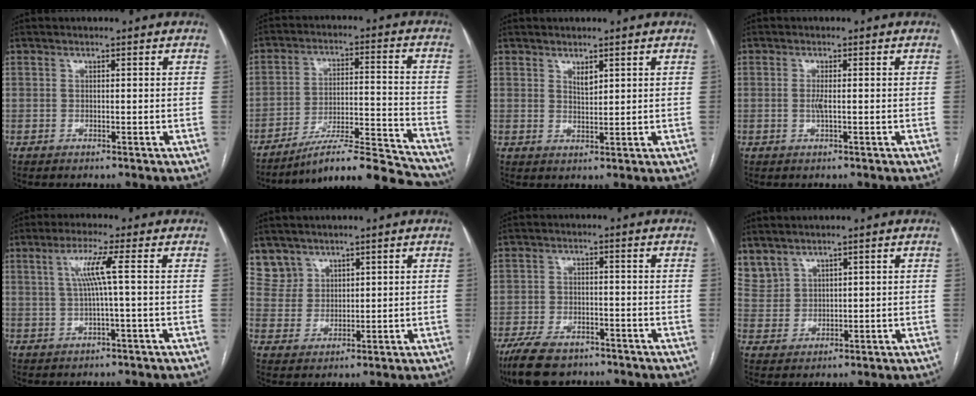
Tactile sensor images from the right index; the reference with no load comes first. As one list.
[{"total": 17.8, "force": [-16.8, 1.1, 5.6], "torque": [-0.070, 0.027, -0.254]}, {"total": 1.8, "force": [1.2, 0.6, 1.1], "torque": [-0.022, -0.005, 0.026]}, {"total": 1.5, "force": [-0.4, 0.1, 1.5], "torque": [-0.034, -0.001, -0.007]}, {"total": 4.9, "force": [0.8, -1.0, 4.7], "torque": [-0.097, 0.010, 0.020]}, {"total": 4.7, "force": [3.5, 3.0, -0.6], "torque": [0.020, 0.005, 0.078]}, {"total": 9.9, "force": [-7.5, 4.2, 4.9], "torque": [-0.091, -0.009, -0.120]}, {"total": 5.6, "force": [4.6, 3.0, 1.0], "torque": [-0.034, 0.011, 0.114]}]